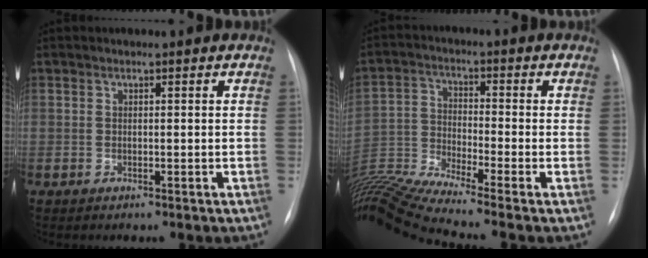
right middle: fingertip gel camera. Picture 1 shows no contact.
{"total": 13.5, "force": [-12.0, -2.4, 5.7], "torque": [-0.121, -0.008, -0.222]}